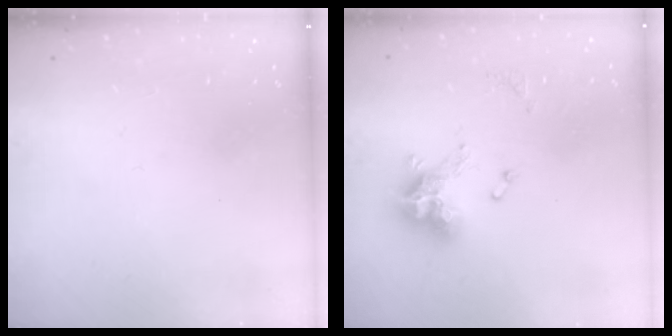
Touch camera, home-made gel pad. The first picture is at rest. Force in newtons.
{"total": 11.0, "press": 10.9, "slide": 0.8}